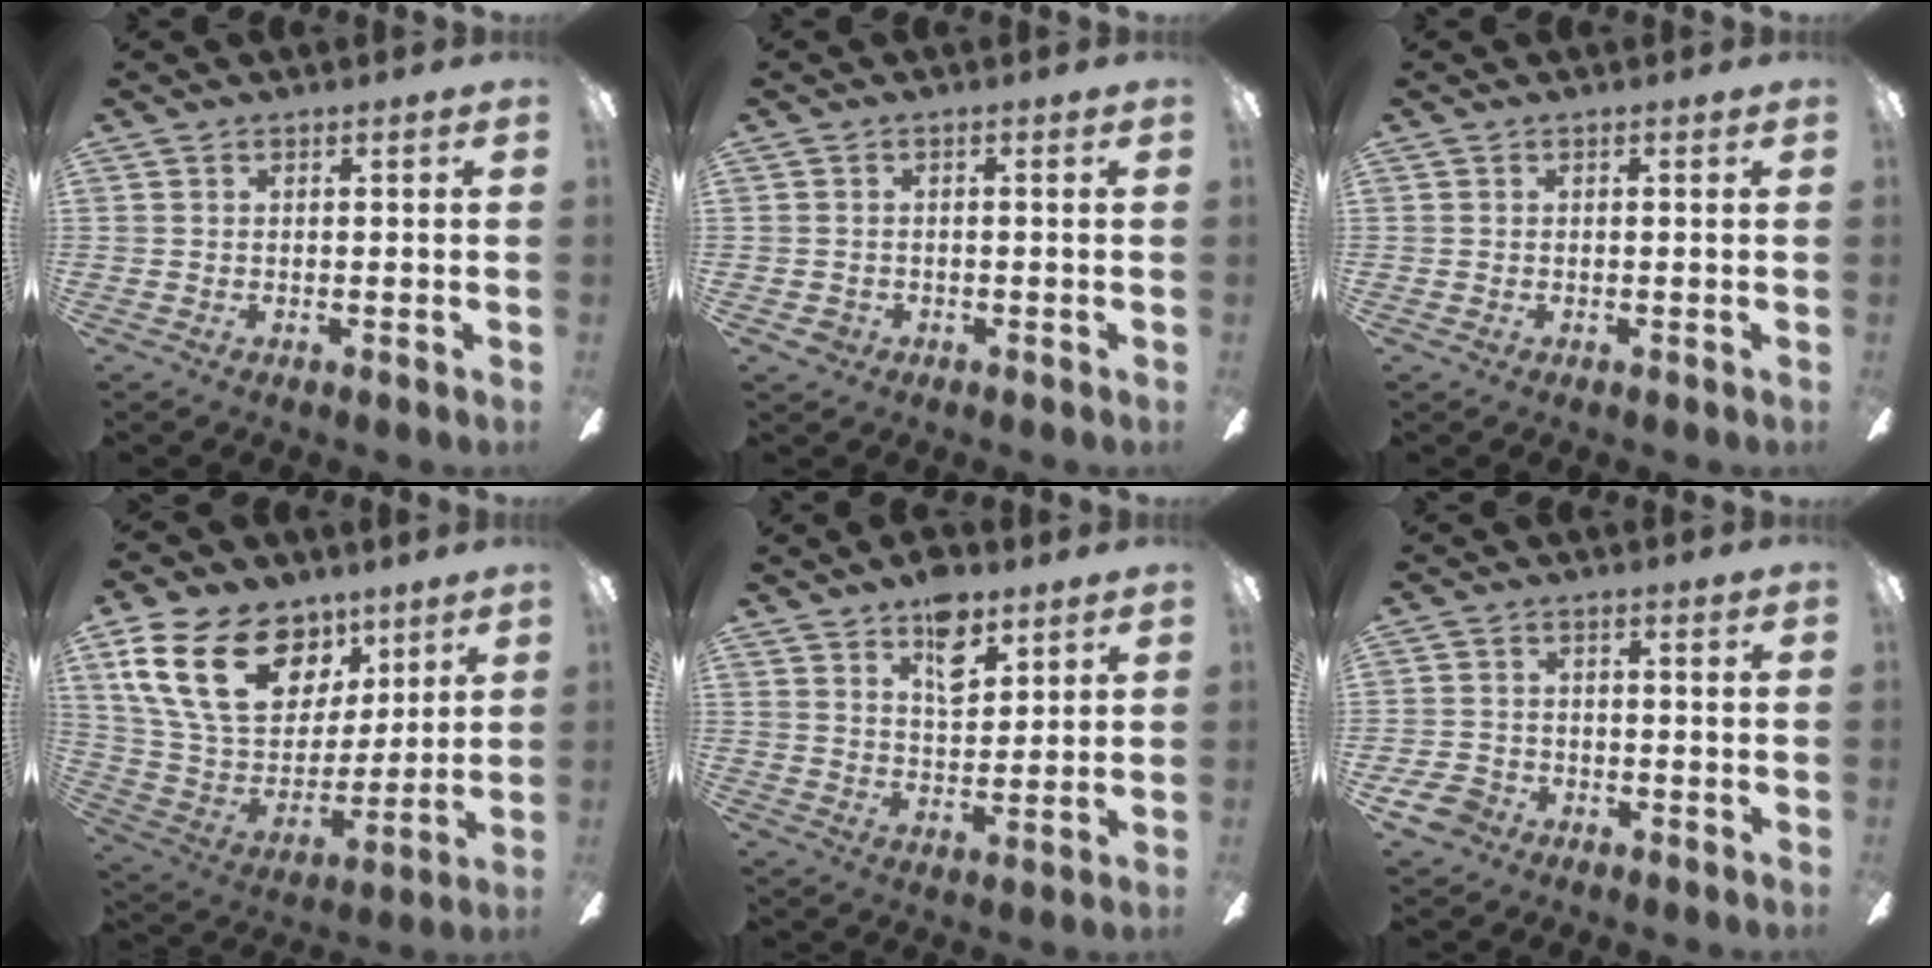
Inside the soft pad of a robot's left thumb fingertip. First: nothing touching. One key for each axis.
{"total": 2.2, "fx": -0.9, "fy": 1.9, "fz": 0.5, "tx": -0.006, "ty": 0.005, "tz": -0.017}
{"total": 0.0}
{"total": 24.4, "fx": 11.5, "fy": 15.9, "fz": 14.5, "tx": -0.273, "ty": -0.044, "tz": 0.209}
{"total": 10.0, "fx": 6.4, "fy": 5.2, "fz": 5.6, "tx": -0.069, "ty": -0.027, "tz": 0.109}
{"total": 5.6, "fx": -3.4, "fy": 3.9, "fz": 1.9, "tx": -0.051, "ty": 0.019, "tz": -0.067}